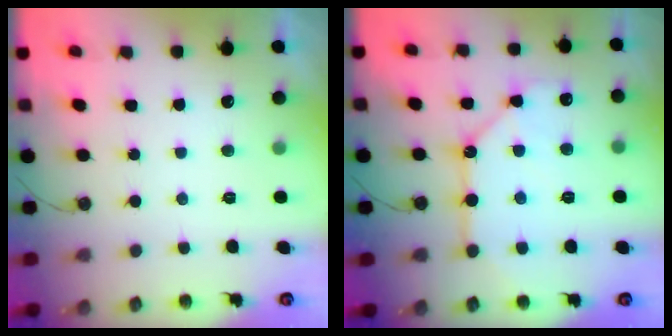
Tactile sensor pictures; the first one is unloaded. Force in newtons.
{"total": 11.4, "press": 11.4, "slide": 0.9}